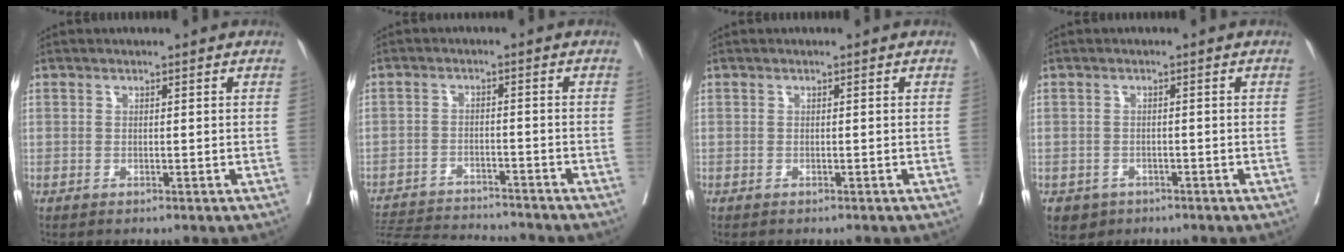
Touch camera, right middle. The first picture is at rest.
{"total": 11.2, "force": [-10.8, 1.1, 2.5], "torque": [-0.047, -0.003, -0.164]}
{"total": 0.0}
{"total": 2.5, "force": [-1.3, 2.1, 0.2], "torque": [-0.006, 0.004, -0.018]}